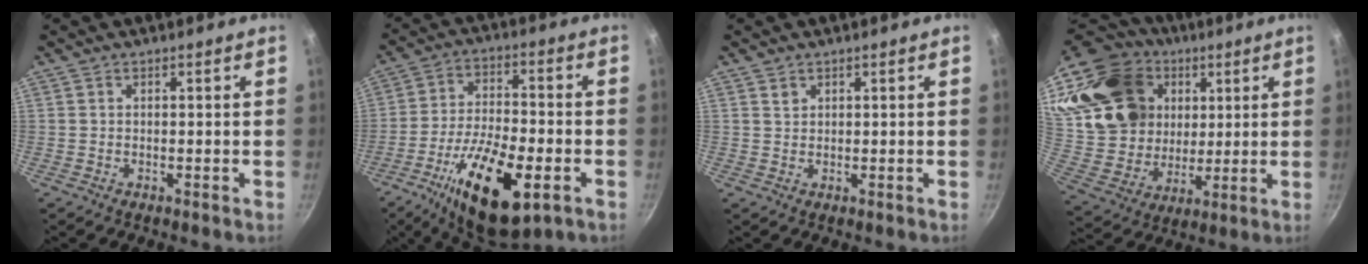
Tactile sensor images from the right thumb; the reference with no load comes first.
{"total": 19.6, "force": [-8.2, 7.8, 16.0], "torque": [-0.263, 0.019, -0.137]}
{"total": 1.3, "force": [0.8, 0.9, 0.5], "torque": [-0.005, -0.002, 0.015]}
{"total": 27.4, "force": [10.6, 20.8, 14.2], "torque": [-0.256, -0.003, 0.212]}